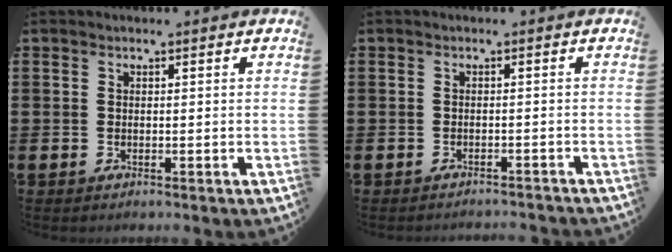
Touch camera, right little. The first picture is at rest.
{"total": 1.0, "force": [-0.9, -0.1, -0.1], "torque": [-0.001, 0.002, -0.020]}